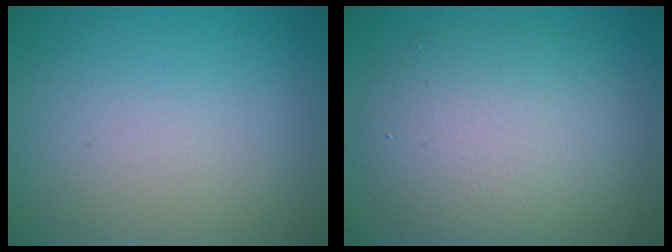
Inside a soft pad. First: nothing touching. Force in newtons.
{"total": 7.1, "press": 7.0, "slide": 0.7}